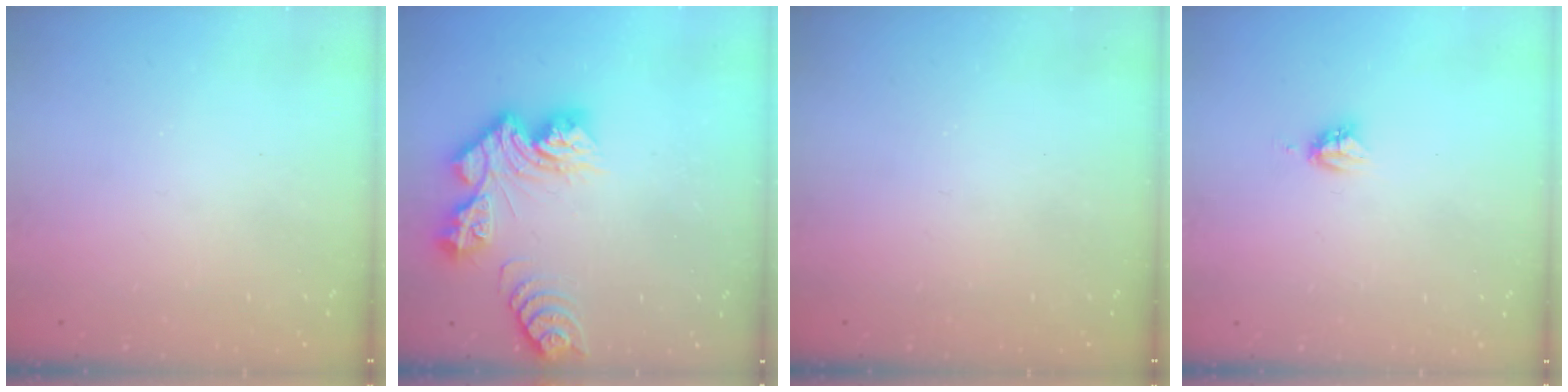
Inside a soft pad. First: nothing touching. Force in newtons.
{"total": 13.6, "press": 13.6, "slide": 1.3}
{"total": 0.0}
{"total": 4.1, "press": 4.1, "slide": 0.2}